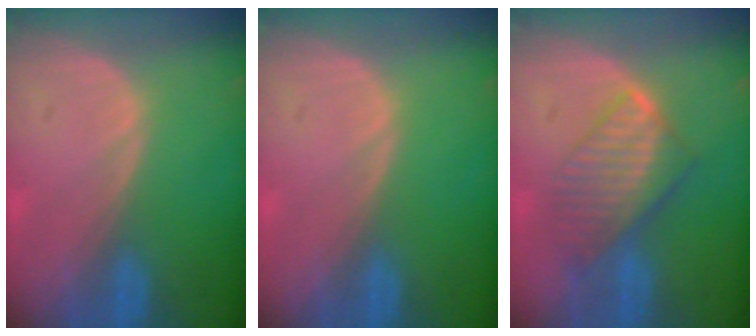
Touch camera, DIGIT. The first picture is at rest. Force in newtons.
{"total": 0.0}
{"total": 7.6, "press": 6.9, "slide": 3.2}